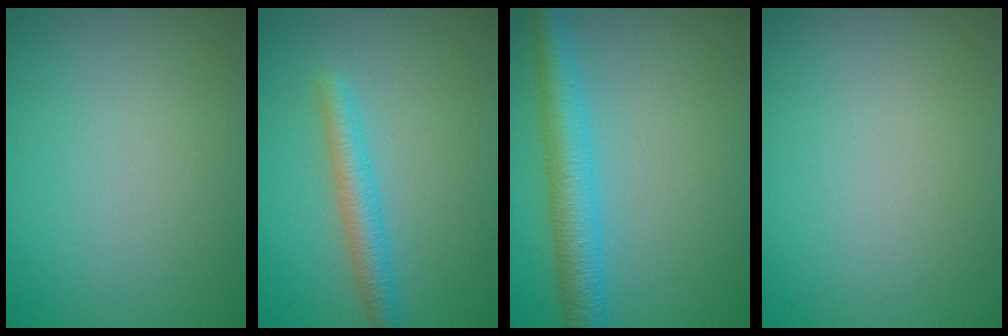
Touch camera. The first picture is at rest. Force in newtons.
{"total": 2.8, "press": 2.8, "slide": 0.0}
{"total": 4.9, "press": 4.9, "slide": 0.3}
{"total": 0.0}